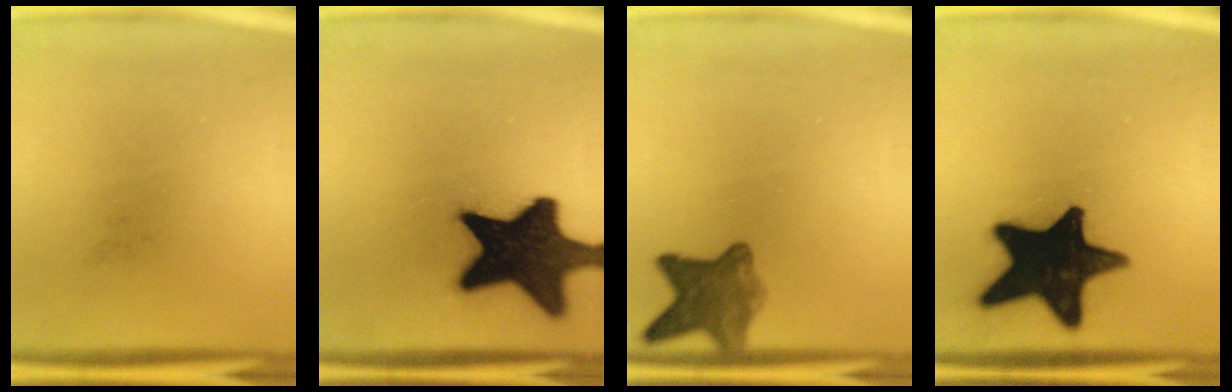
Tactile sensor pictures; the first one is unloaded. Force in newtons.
{"total": 19.9}
{"total": 6.7}
{"total": 20.1}